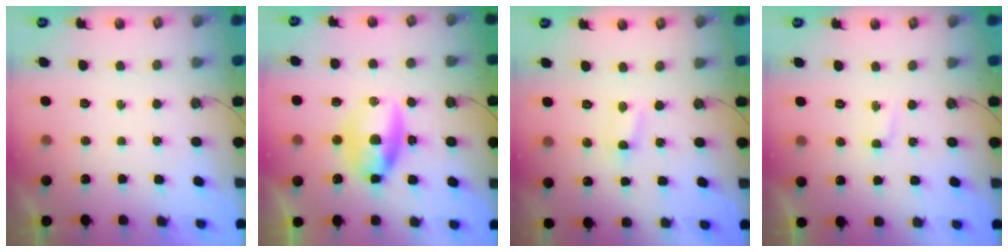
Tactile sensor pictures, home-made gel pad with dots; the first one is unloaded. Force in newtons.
{"total": 9.0, "press": 8.5, "slide": 3.0}
{"total": 1.9, "press": 1.9, "slide": 0.2}
{"total": 1.6, "press": 1.4, "slide": 0.7}